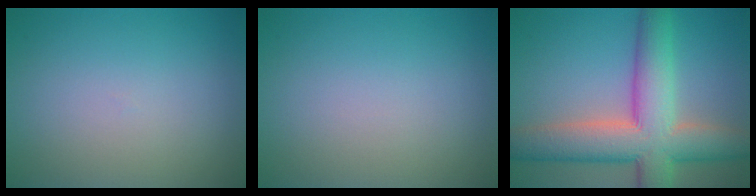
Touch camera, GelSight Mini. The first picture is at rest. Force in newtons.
{"total": 0.0}
{"total": 10.3, "press": 10.3, "slide": 0.6}